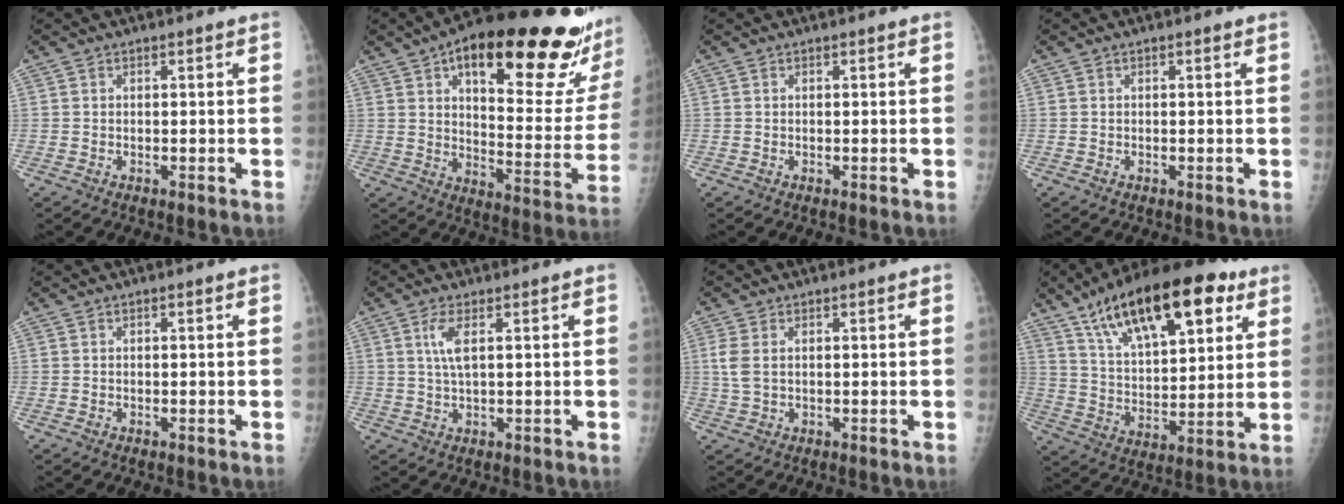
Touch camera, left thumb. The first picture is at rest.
{"total": 28.8, "force": [17.7, 8.4, 21.1], "torque": [-0.259, -0.054, 0.246]}
{"total": 0.0}
{"total": 0.0}
{"total": 0.0}
{"total": 3.7, "force": [1.2, 0.8, 3.4], "torque": [-0.084, -0.001, 0.028]}
{"total": 3.3, "force": [0.6, 1.9, 2.7], "torque": [-0.077, 0.003, 0.014]}
{"total": 23.7, "force": [12.7, 9.9, 17.4], "torque": [-0.254, -0.025, 0.212]}